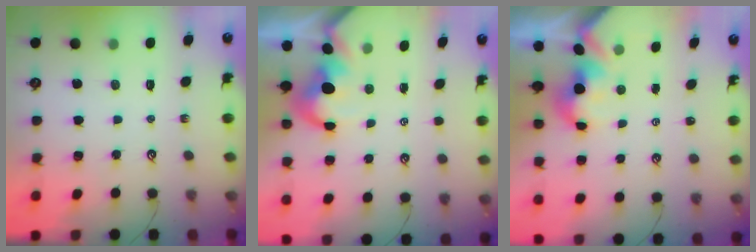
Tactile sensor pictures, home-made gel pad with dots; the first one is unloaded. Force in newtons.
{"total": 1.2, "press": 0.9, "slide": 0.8}
{"total": 2.1, "press": 2.1, "slide": 0.2}